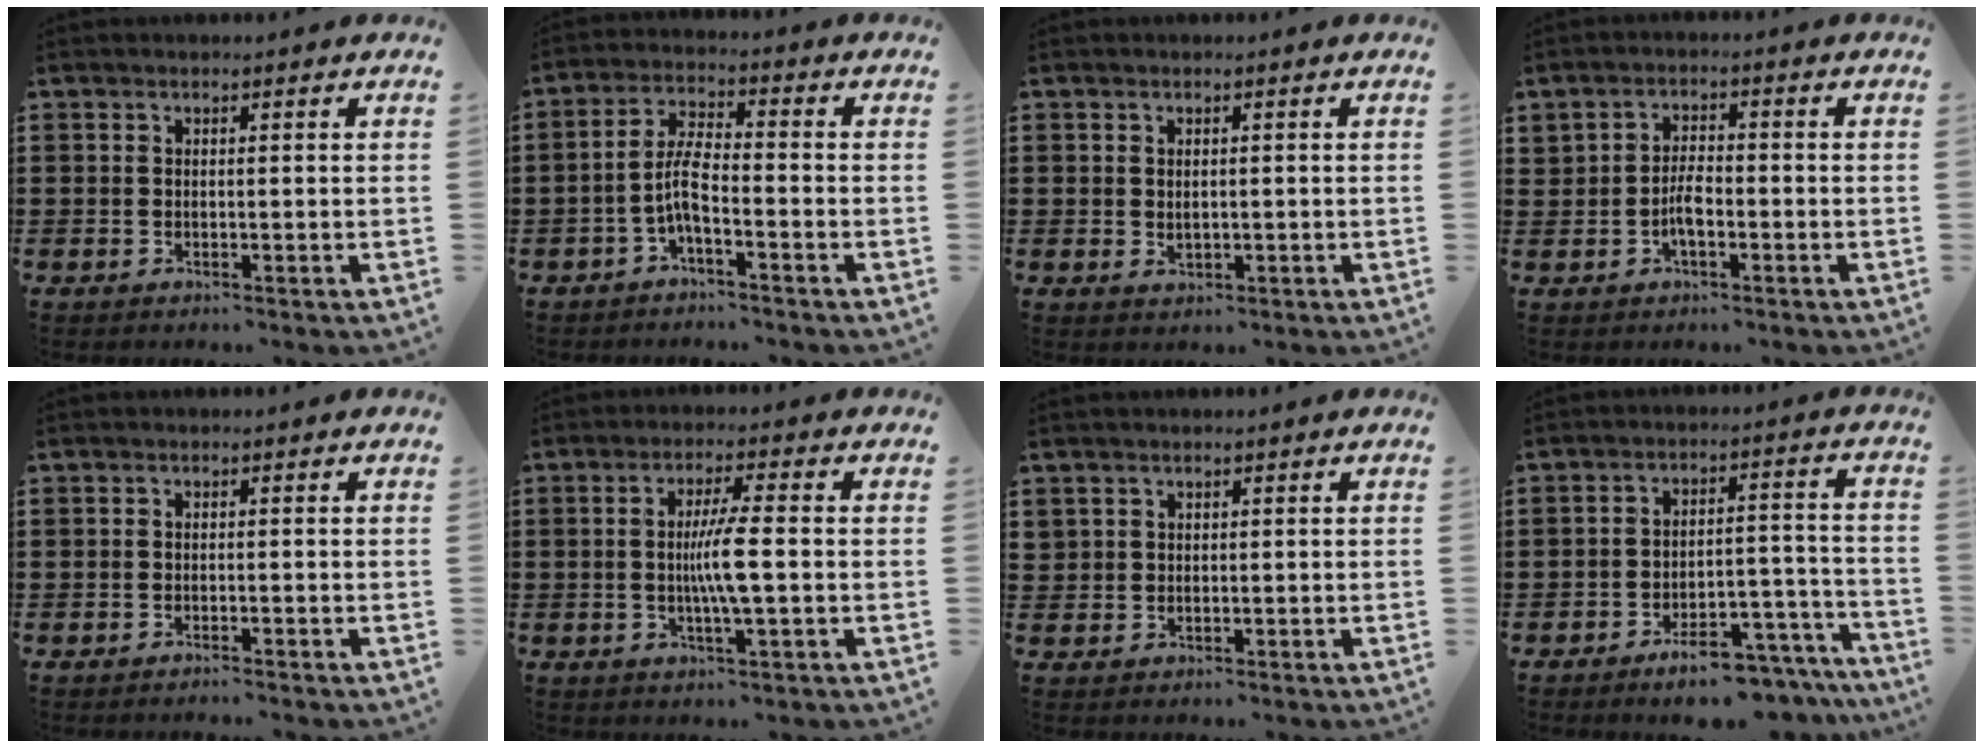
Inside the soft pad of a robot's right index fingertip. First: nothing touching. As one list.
[{"total": 5.4, "force": [-2.3, 1.2, 4.7], "torque": [-0.110, -0.005, -0.052]}, {"total": 1.1, "force": [0.2, 0.8, 0.6], "torque": [-0.014, 0.003, 0.003]}, {"total": 3.2, "force": [-1.1, 1.5, 2.6], "torque": [-0.057, -0.001, -0.022]}, {"total": 0.8, "force": [-0.8, 0.0, 0.0], "torque": [-0.003, -0.002, -0.016]}, {"total": 6.0, "force": [-0.6, 0.4, 6.0], "torque": [-0.112, -0.007, -0.016]}, {"total": 1.0, "force": [0.7, 0.6, 0.1], "torque": [-0.006, -0.002, 0.016]}, {"total": 7.7, "force": [-6.7, 2.0, 3.0], "torque": [-0.036, 0.030, -0.121]}]